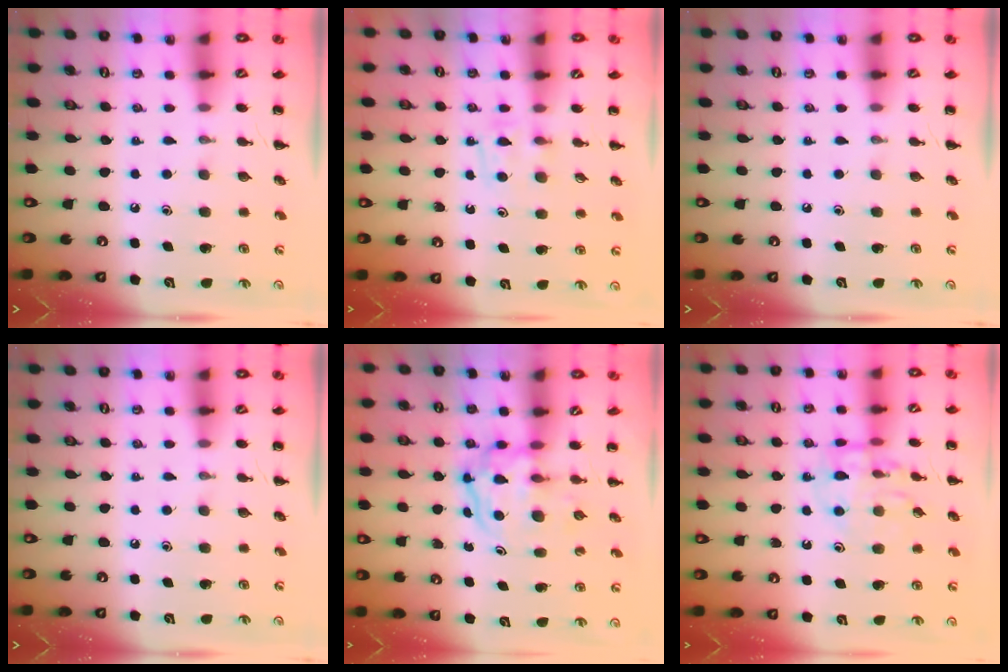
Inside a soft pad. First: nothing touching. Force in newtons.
{"total": 4.8, "press": 4.4, "slide": 1.8}
{"total": 0.0}
{"total": 0.0}
{"total": 3.8, "press": 3.8, "slide": 0.4}
{"total": 11.7, "press": 11.7, "slide": 0.9}